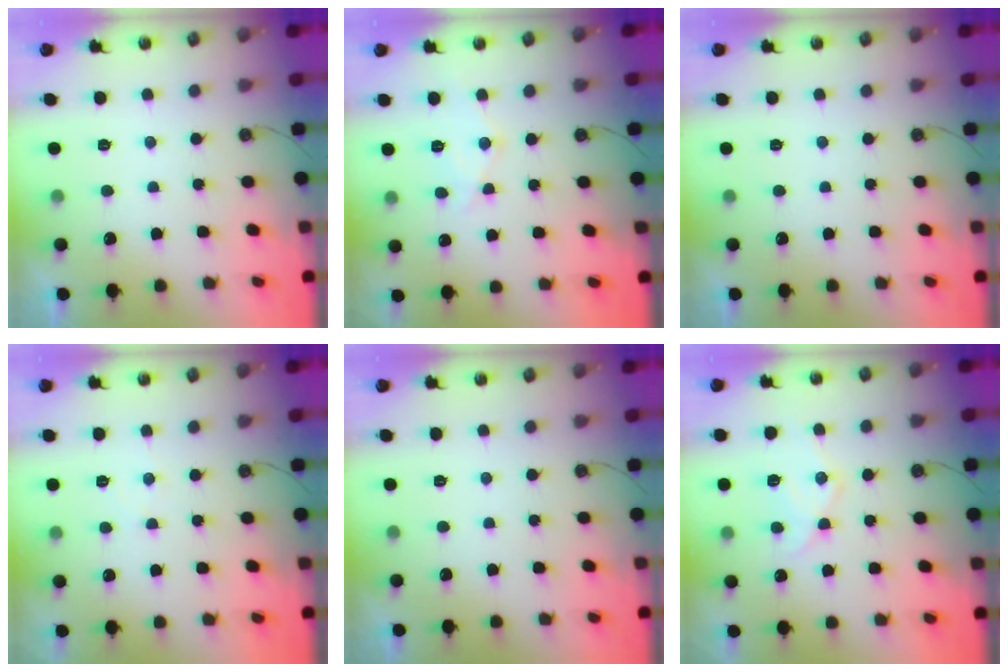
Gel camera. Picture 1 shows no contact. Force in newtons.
{"total": 9.7, "press": 9.6, "slide": 0.9}
{"total": 0.0}
{"total": 3.4, "press": 3.3, "slide": 0.5}
{"total": 0.0}
{"total": 12.6, "press": 12.5, "slide": 1.0}